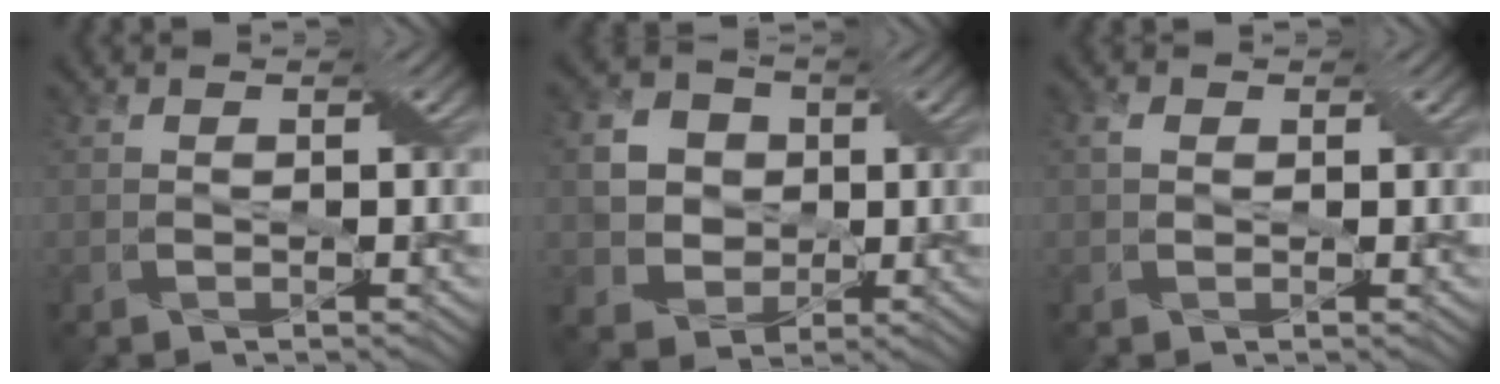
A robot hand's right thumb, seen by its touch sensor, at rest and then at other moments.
{"total": 6.2, "force": [0.7, 5.7, 2.3], "torque": [-0.072, 0.008, 0.004]}
{"total": 1.1, "force": [0.3, 0.8, 0.7], "torque": [-0.015, 0.005, 0.004]}